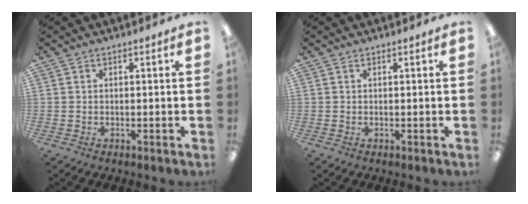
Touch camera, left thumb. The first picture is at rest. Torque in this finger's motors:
{"motor_torque": [0.00, 0.00, -0.03, 0.03, 0.00]}